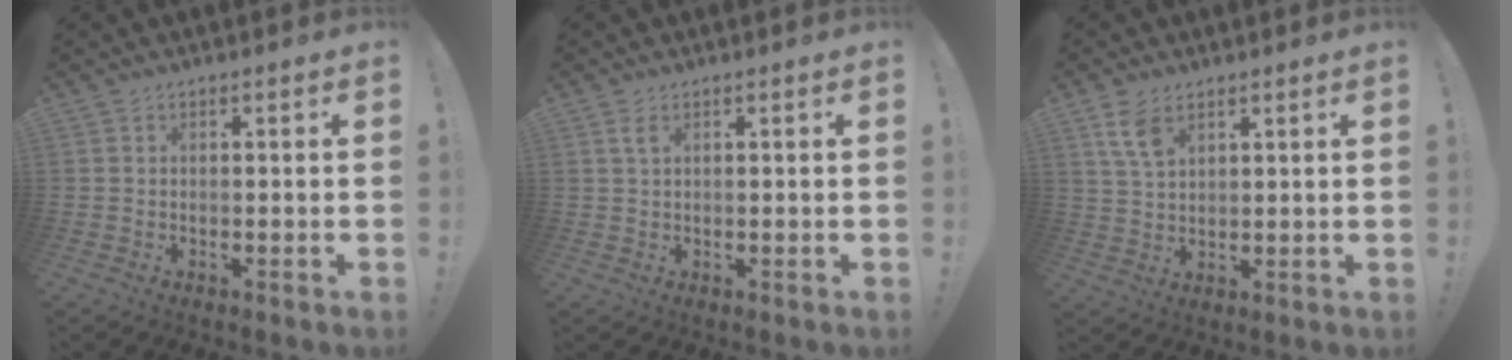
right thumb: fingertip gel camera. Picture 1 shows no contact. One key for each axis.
{"total": 2.4, "fx": 1.2, "fy": 1.0, "fz": 1.9, "tx": -0.034, "ty": 0.000, "tz": 0.019}
{"total": 7.6, "fx": 4.5, "fy": 4.2, "fz": 4.5, "tx": -0.084, "ty": -0.014, "tz": 0.087}